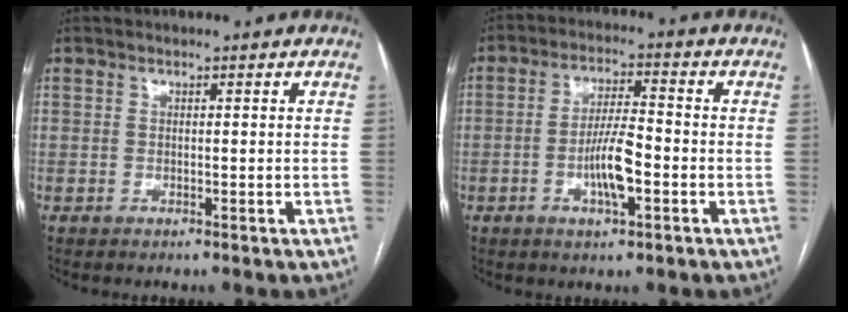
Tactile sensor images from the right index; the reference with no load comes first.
{"total": 7.1, "force": [-2.1, 1.5, 6.6], "torque": [-0.129, 0.002, -0.039]}